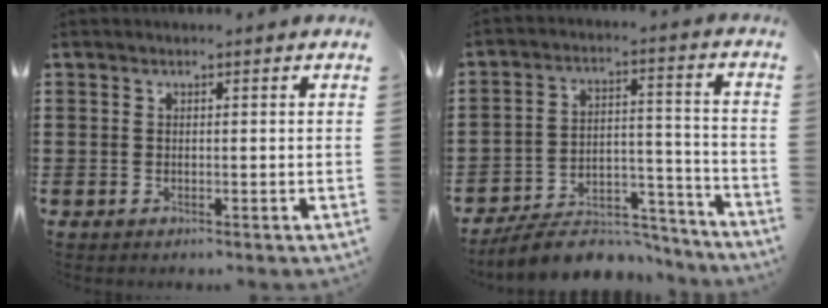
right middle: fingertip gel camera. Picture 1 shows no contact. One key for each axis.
{"total": 8.3, "fx": -7.4, "fy": 2.4, "fz": 2.9, "tx": -0.042, "ty": 0.029, "tz": -0.137}